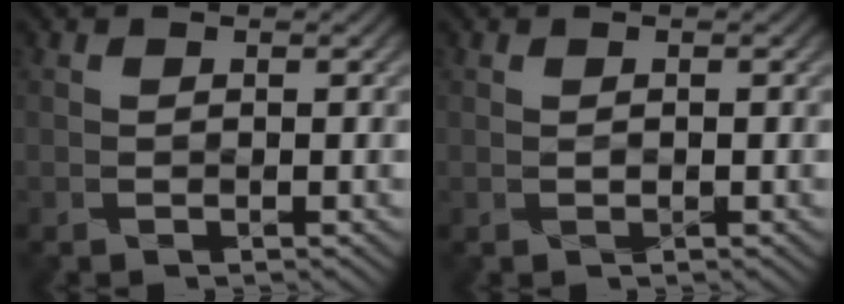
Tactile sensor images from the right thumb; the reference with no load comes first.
{"total": 0.0}